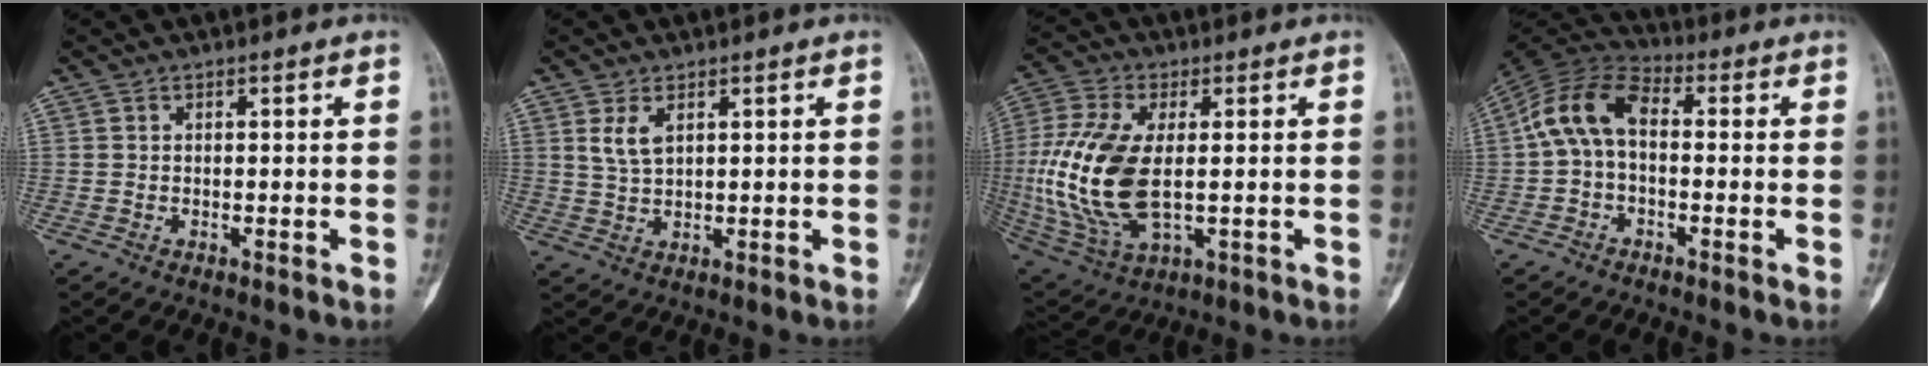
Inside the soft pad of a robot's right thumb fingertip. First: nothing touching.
{"total": 3.6, "force": [1.8, 1.7, 2.7], "torque": [-0.049, -0.005, 0.042]}
{"total": 18.0, "force": [-0.2, 9.2, 15.5], "torque": [-0.349, -0.006, 0.008]}
{"total": 10.5, "force": [0.1, 6.4, 8.3], "torque": [-0.158, 0.033, -0.014]}